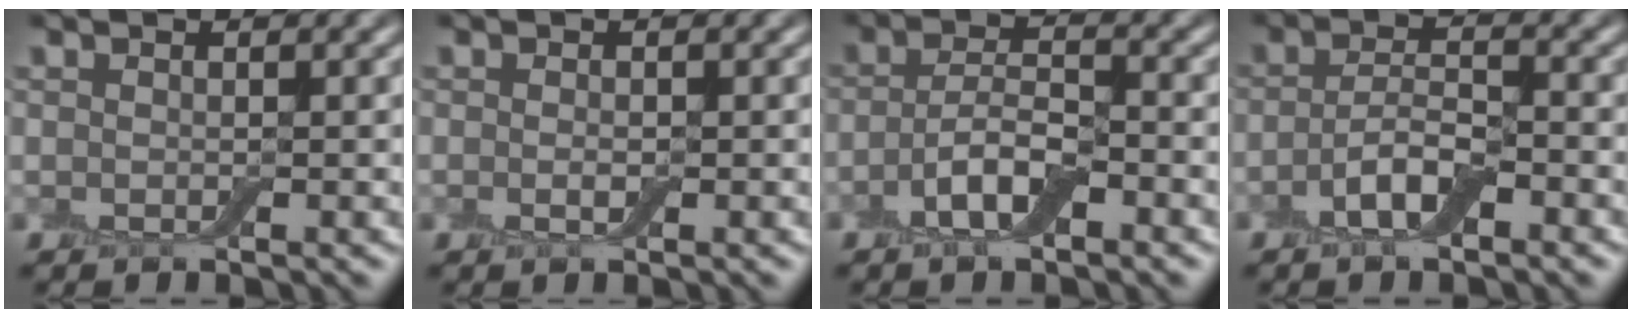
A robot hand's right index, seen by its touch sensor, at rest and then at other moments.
{"total": 0.9, "force": [-0.1, 0.4, 0.8], "torque": [-0.018, -0.002, -0.003]}
{"total": 3.7, "force": [-1.6, 1.4, 3.1], "torque": [-0.064, 0.004, -0.035]}
{"total": 3.4, "force": [-1.6, 1.2, 2.7], "torque": [-0.059, 0.004, -0.035]}